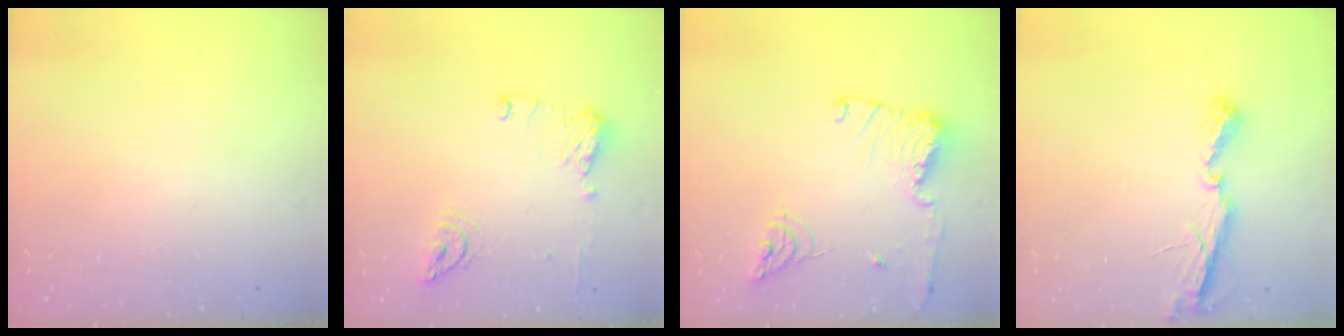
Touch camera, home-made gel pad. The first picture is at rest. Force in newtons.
{"total": 13.7, "press": 12.7, "slide": 5.1}
{"total": 13.7, "press": 13.6, "slide": 1.5}
{"total": 7.1, "press": 7.0, "slide": 0.4}